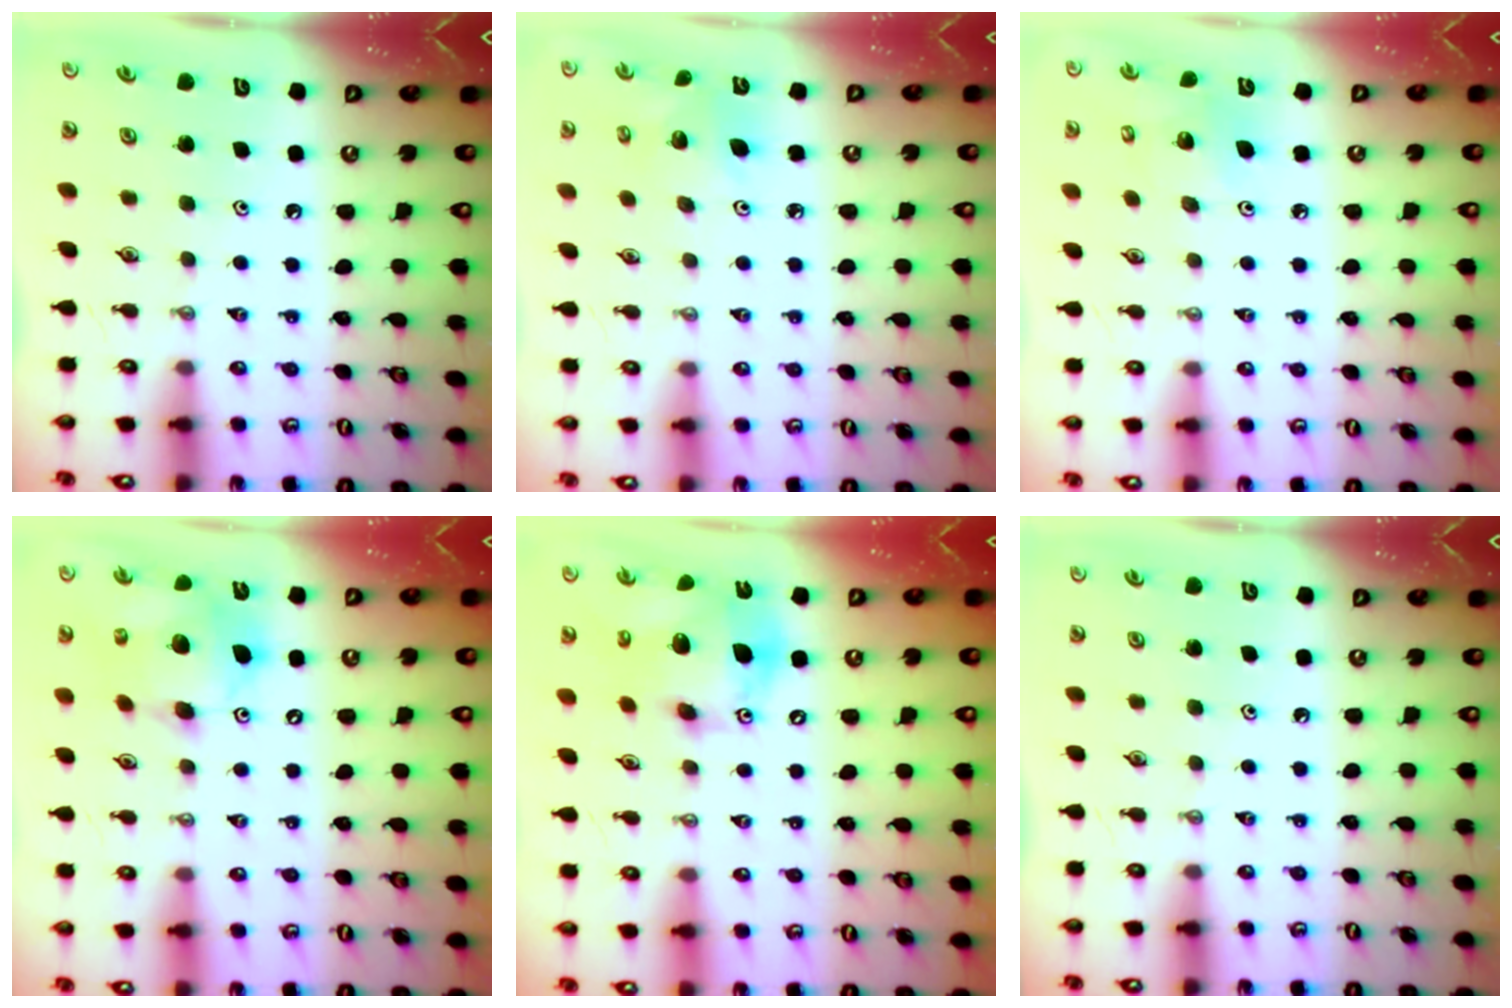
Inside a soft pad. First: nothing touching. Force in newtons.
{"total": 5.2, "press": 5.2, "slide": 0.2}
{"total": 5.6, "press": 5.4, "slide": 1.4}
{"total": 13.3, "press": 13.1, "slide": 2.3}
{"total": 16.0, "press": 15.7, "slide": 2.9}
{"total": 0.0}